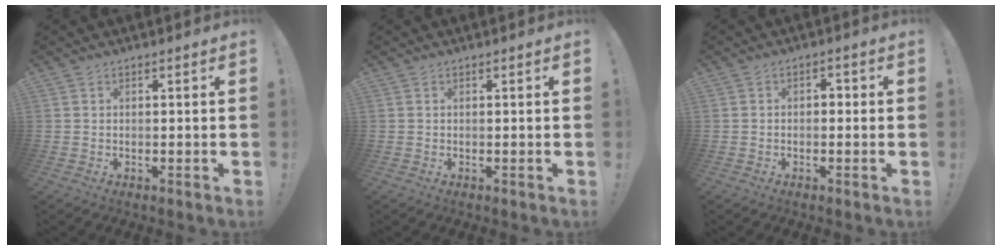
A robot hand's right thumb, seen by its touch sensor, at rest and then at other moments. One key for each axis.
{"total": 0.0}
{"total": 2.1, "fx": -1.3, "fy": 1.2, "fz": 1.1, "tx": -0.017, "ty": 0.008, "tz": -0.026}